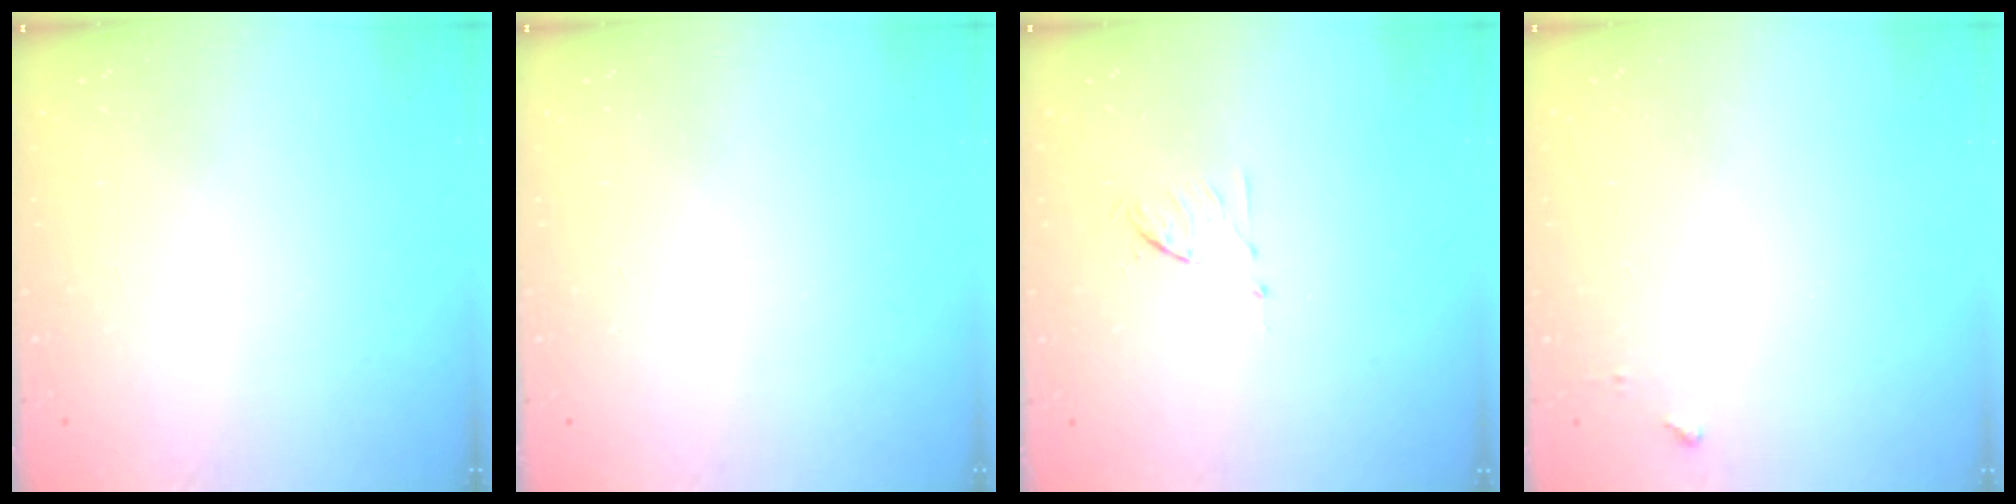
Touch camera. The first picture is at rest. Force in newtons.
{"total": 0.0}
{"total": 6.6, "press": 6.5, "slide": 0.9}
{"total": 3.5, "press": 3.5, "slide": 0.4}